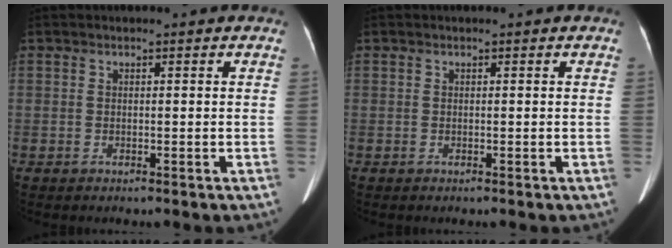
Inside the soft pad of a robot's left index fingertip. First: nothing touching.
{"total": 0.0}